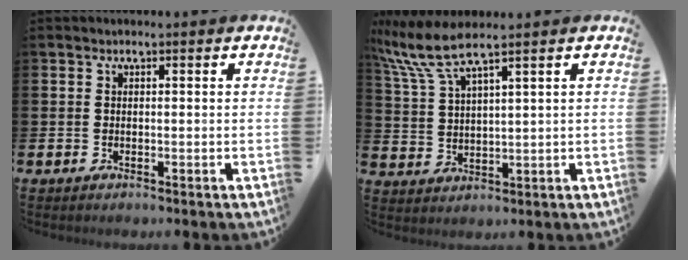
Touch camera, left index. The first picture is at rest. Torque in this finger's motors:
{"motor_torque": [0.23, -0.09, 0.67, 0.21]}